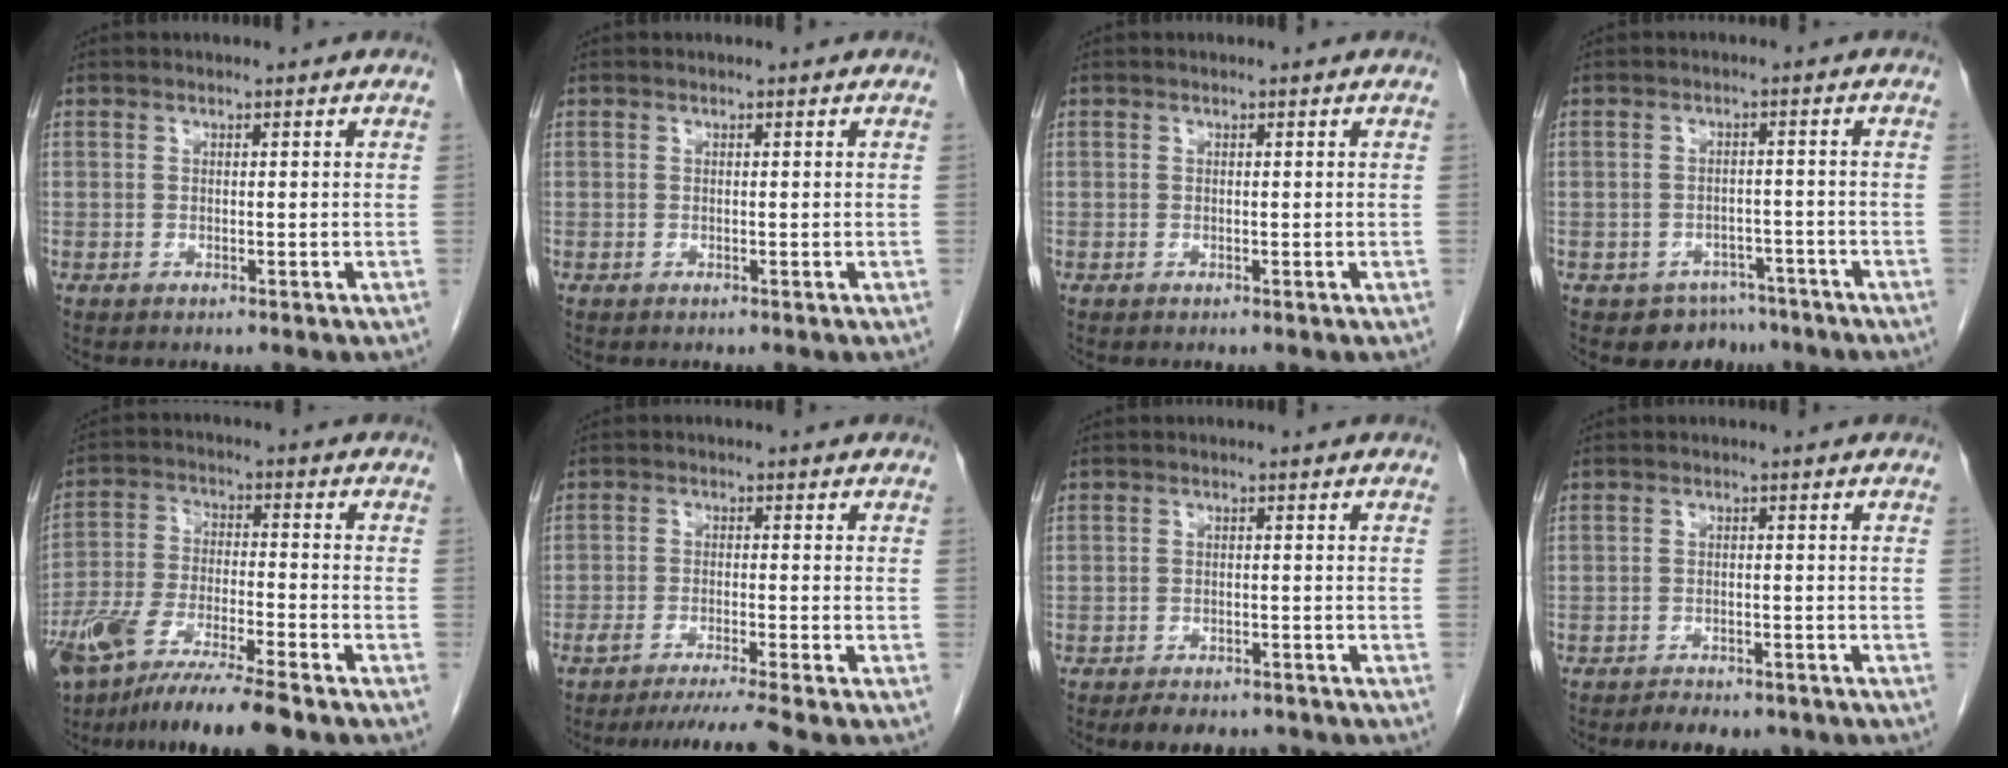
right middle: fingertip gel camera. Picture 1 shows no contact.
{"total": 0.0}
{"total": 0.0}
{"total": 5.2, "force": [-4.1, 3.3, 0.0], "torque": [0.015, 0.013, -0.055]}
{"total": 14.6, "force": [-10.8, 1.5, 9.6], "torque": [-0.197, -0.043, -0.194]}
{"total": 6.7, "force": [-5.7, -1.7, 3.1], "torque": [-0.034, -0.023, -0.091]}
{"total": 5.8, "force": [-4.9, 2.3, 2.1], "torque": [-0.024, 0.000, -0.065]}
{"total": 5.7, "force": [-4.7, 2.3, 2.2], "torque": [-0.027, 0.003, -0.059]}